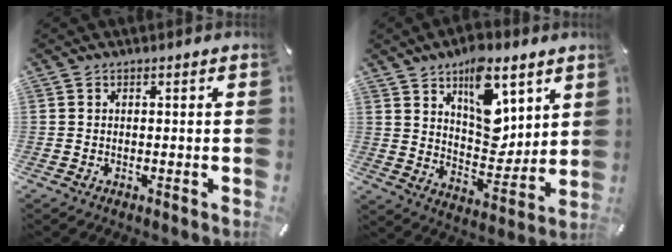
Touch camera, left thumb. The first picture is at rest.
{"total": 15.6, "force": [8.2, 9.4, 9.4], "torque": [-0.115, -0.053, 0.147]}